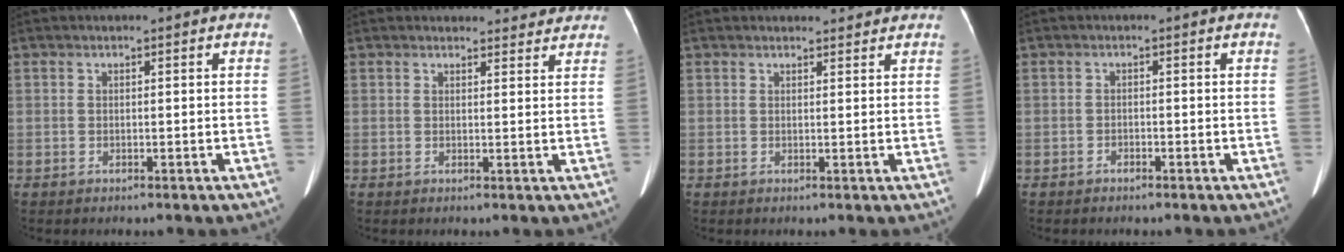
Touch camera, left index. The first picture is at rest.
{"total": 4.9, "force": [4.6, 1.6, 0.3], "torque": [0.007, 0.003, 0.041]}
{"total": 2.6, "force": [2.5, 0.8, 0.3], "torque": [-0.006, 0.007, 0.028]}
{"total": 0.8, "force": [-0.8, 0.3, 0.2], "torque": [-0.006, -0.001, -0.013]}